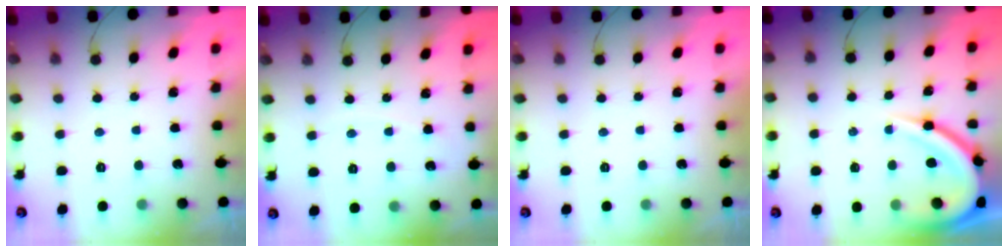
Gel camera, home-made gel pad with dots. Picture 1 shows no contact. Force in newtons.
{"total": 2.6, "press": 2.6, "slide": 0.2}
{"total": 0.0}
{"total": 13.0, "press": 13.0, "slide": 1.1}